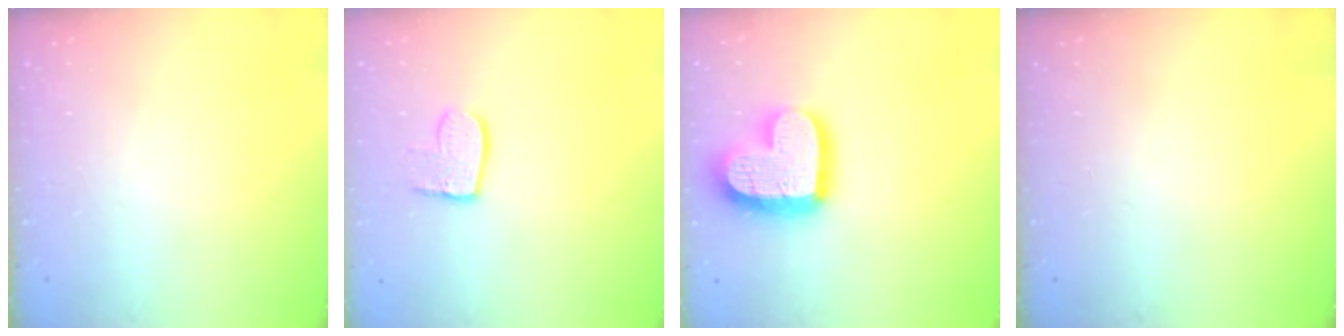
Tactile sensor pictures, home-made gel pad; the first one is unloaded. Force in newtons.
{"total": 8.7, "press": 8.6, "slide": 0.7}
{"total": 17.7, "press": 17.7, "slide": 1.5}
{"total": 0.0}